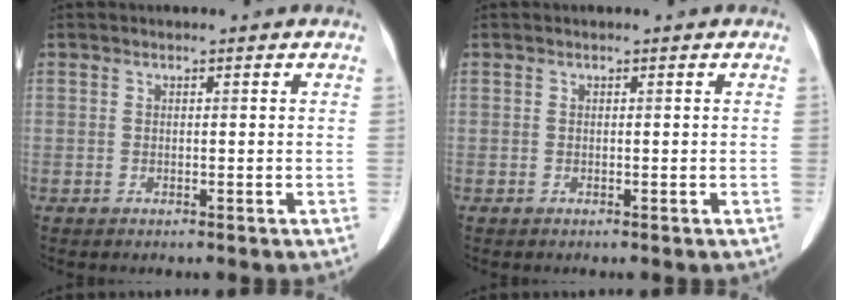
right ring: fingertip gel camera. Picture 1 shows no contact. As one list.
[{"total": 0.0}]